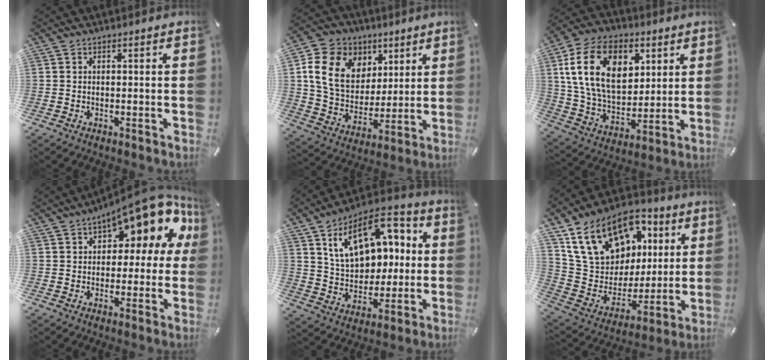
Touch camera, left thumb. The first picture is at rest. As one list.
[{"total": 16.7, "force": [6.1, 13.3, 8.1], "torque": [-0.157, -0.013, 0.117]}, {"total": 20.0, "force": [6.6, 14.2, 12.5], "torque": [-0.243, -0.004, 0.120]}, {"total": 15.2, "force": [8.6, 6.6, 10.7], "torque": [-0.142, -0.059, 0.140]}, {"total": 18.4, "force": [7.2, 12.6, 11.3], "torque": [-0.192, -0.019, 0.131]}, {"total": 20.1, "force": [10.9, 13.9, 9.6], "torque": [-0.172, -0.052, 0.212]}]